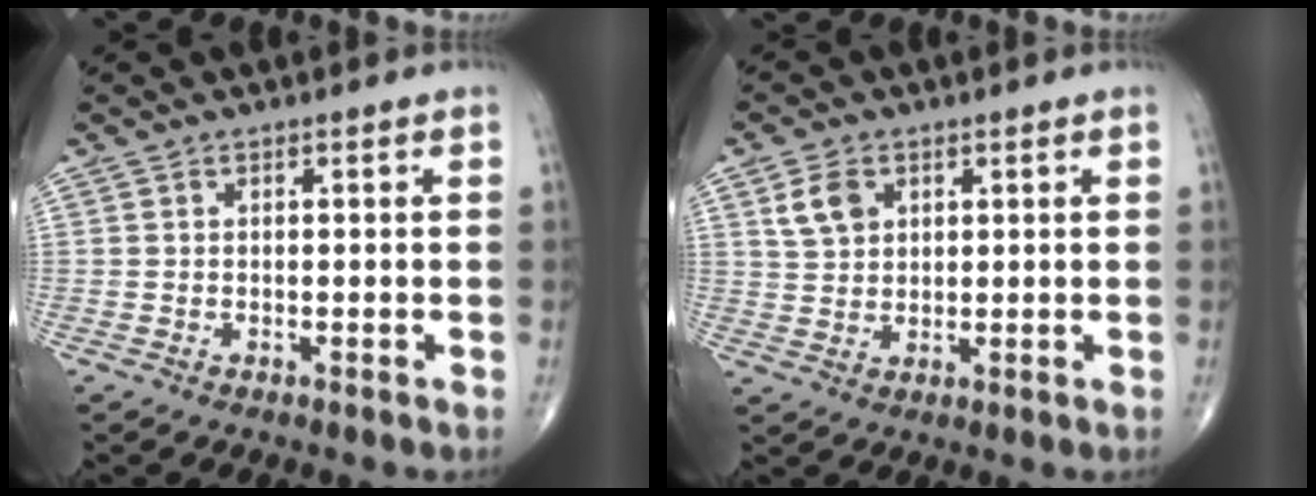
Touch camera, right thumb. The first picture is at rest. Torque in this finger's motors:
{"motor_torque": [-0.54, 0.58, 0.11, -0.11, 0.00]}